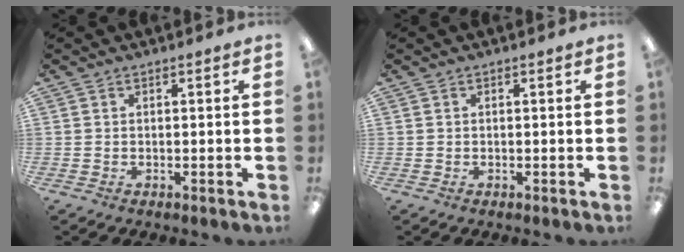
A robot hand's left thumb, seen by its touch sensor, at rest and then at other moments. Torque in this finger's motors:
{"motor_torque": [0.00, 0.00, -0.01, 0.00, 0.00]}